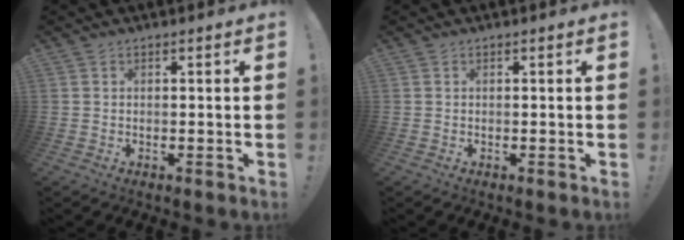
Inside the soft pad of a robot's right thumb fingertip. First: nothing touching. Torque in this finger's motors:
{"motor_torque": [-0.02, 0.02, 0.00, 0.00, 0.00]}